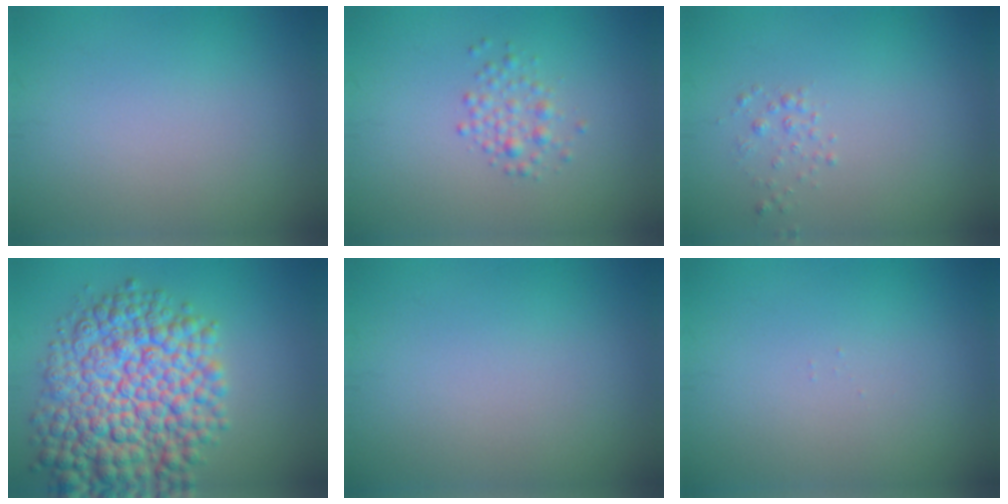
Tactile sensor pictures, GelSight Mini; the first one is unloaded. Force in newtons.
{"total": 1.7, "press": 1.7, "slide": 0.0}
{"total": 1.0, "press": 1.0, "slide": 0.1}
{"total": 12.2, "press": 12.2, "slide": 0.3}
{"total": 0.0}
{"total": 0.0}